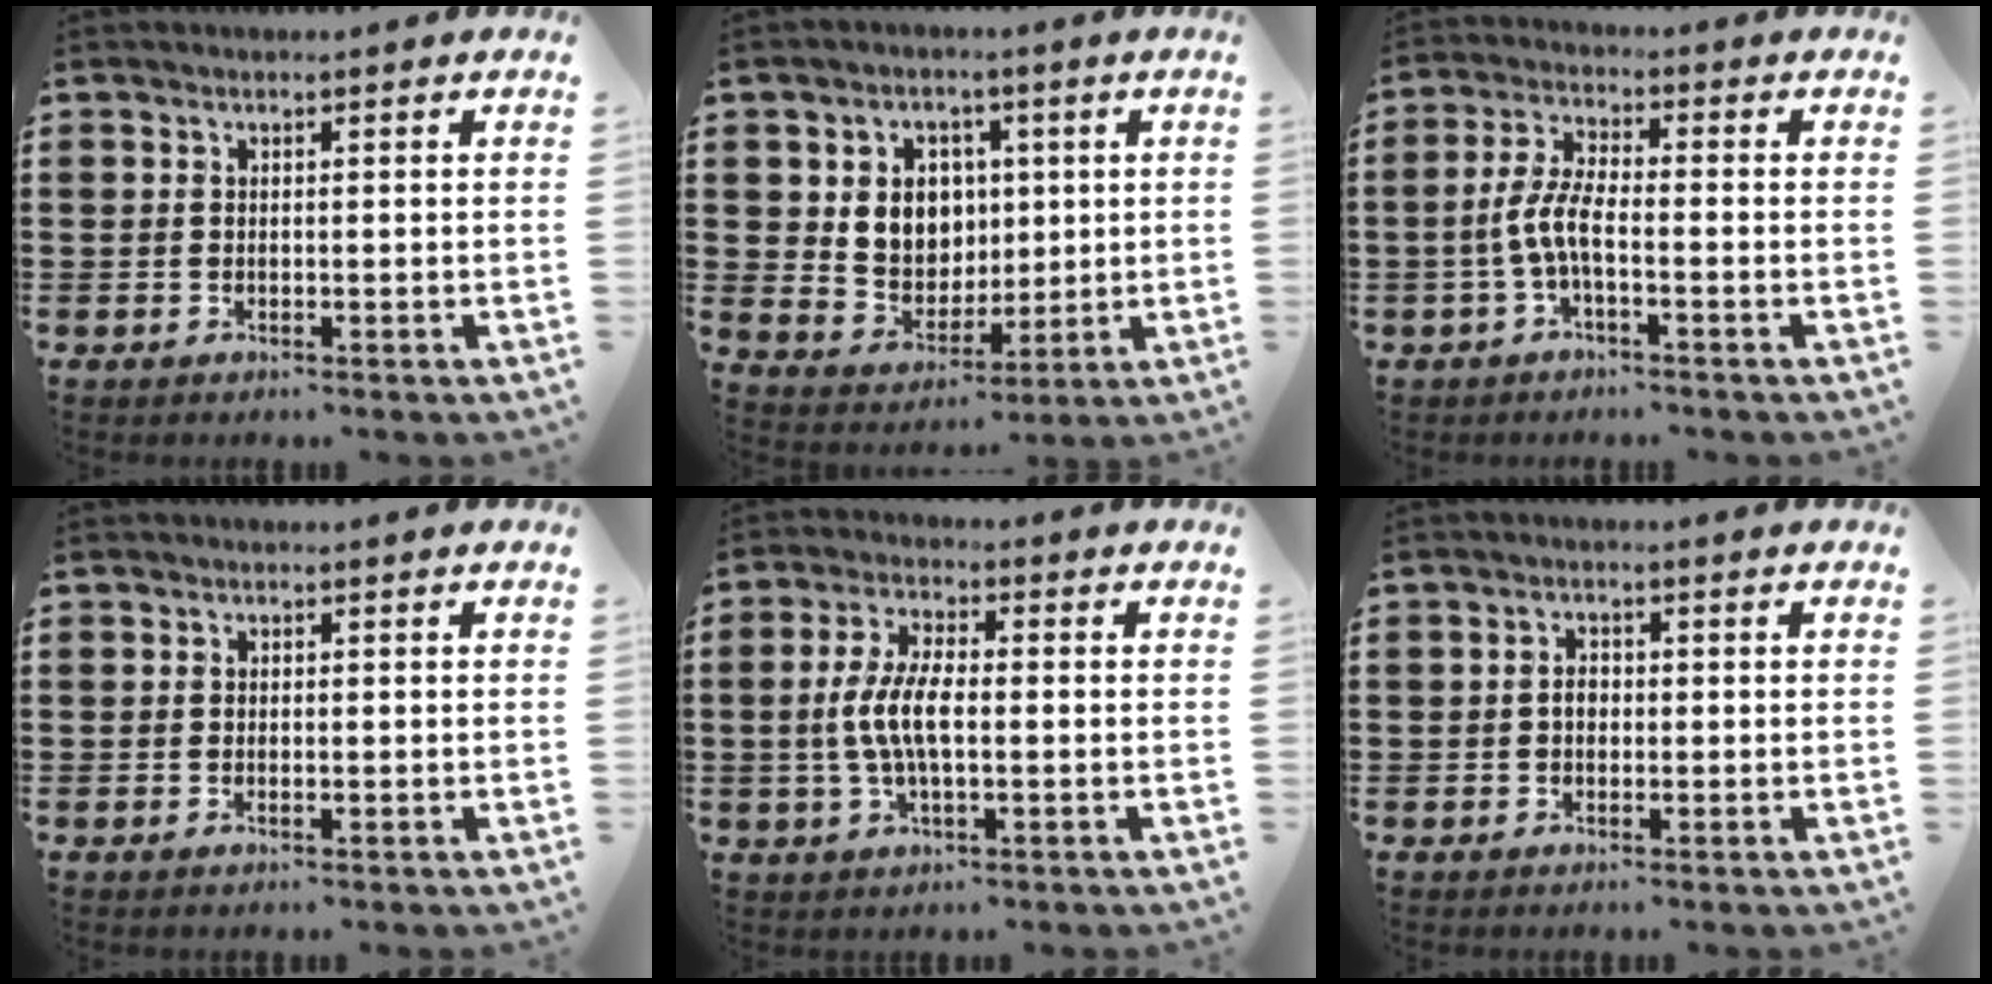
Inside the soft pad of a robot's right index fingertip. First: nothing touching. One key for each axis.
{"total": 6.5, "fx": 1.4, "fy": 5.9, "fz": 2.4, "tx": -0.059, "ty": 0.012, "tz": 0.024}
{"total": 5.3, "fx": -1.9, "fy": 1.3, "fz": 4.8, "tx": -0.119, "ty": -0.009, "tz": -0.044}
{"total": 0.7, "fx": -0.1, "fy": 0.3, "fz": 0.6, "tx": -0.012, "ty": -0.001, "tz": -0.001}
{"total": 6.6, "fx": -0.8, "fy": 2.3, "fz": 6.1, "tx": -0.141, "ty": -0.007, "tz": -0.025}
{"total": 1.8, "fx": -0.3, "fy": 1.1, "fz": 1.3, "tx": -0.026, "ty": 0.004, "tz": -0.007}